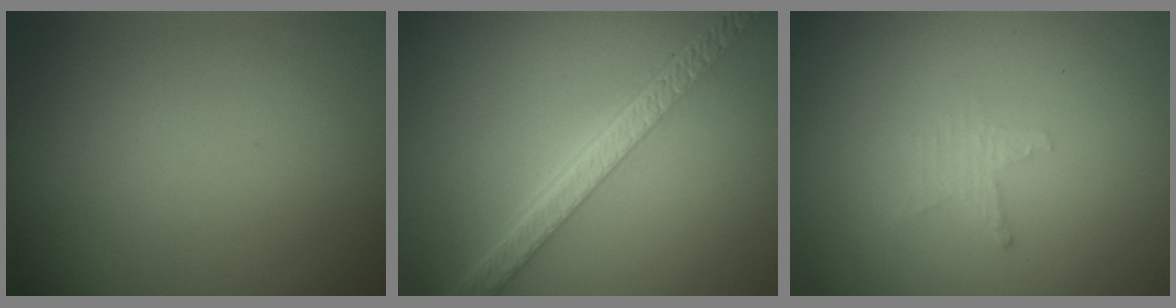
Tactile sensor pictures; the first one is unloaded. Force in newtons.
{"total": 5.7, "press": 4.4, "slide": 3.7}
{"total": 1.2, "press": 1.2, "slide": 0.4}